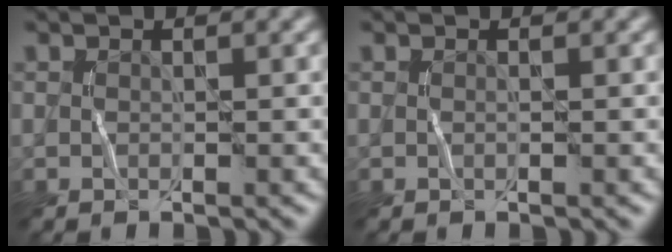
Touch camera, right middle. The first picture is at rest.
{"total": 0.5, "force": [0.2, 0.3, 0.3], "torque": [0.006, -0.004, -0.006]}